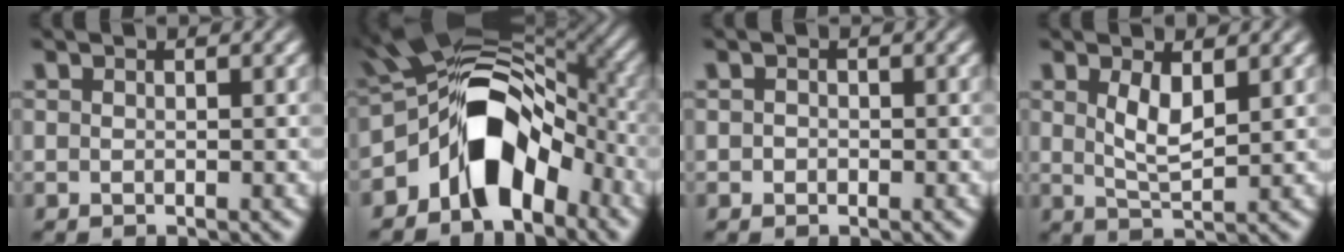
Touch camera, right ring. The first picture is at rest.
{"total": 15.3, "force": [-0.7, 9.8, 11.7], "torque": [-0.172, -0.008, -0.015]}
{"total": 0.6, "force": [-0.5, 0.3, -0.2], "torque": [0.002, -0.010, -0.006]}
{"total": 3.0, "force": [0.8, 0.7, 2.8], "torque": [-0.050, -0.021, 0.024]}